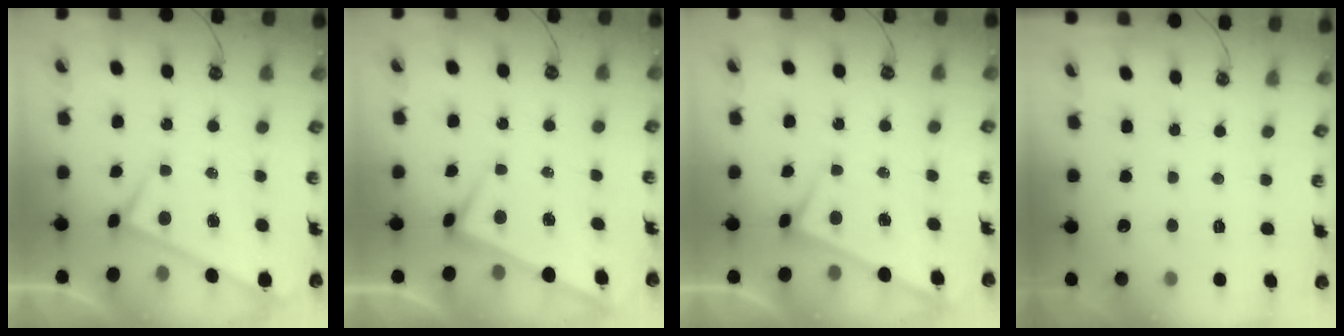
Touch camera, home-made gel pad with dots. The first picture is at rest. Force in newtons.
{"total": 2.7, "press": 2.7, "slide": 0.2}
{"total": 3.3, "press": 3.3, "slide": 0.2}
{"total": 0.0}